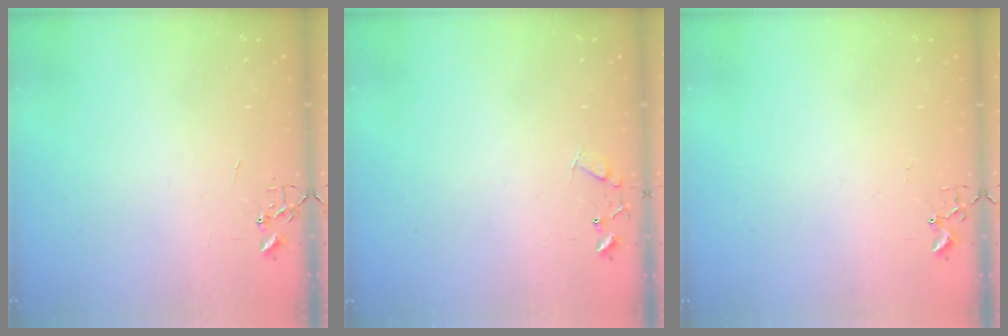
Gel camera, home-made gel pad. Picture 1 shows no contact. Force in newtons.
{"total": 8.1, "press": 8.1, "slide": 0.5}
{"total": 3.3, "press": 3.3, "slide": 0.5}